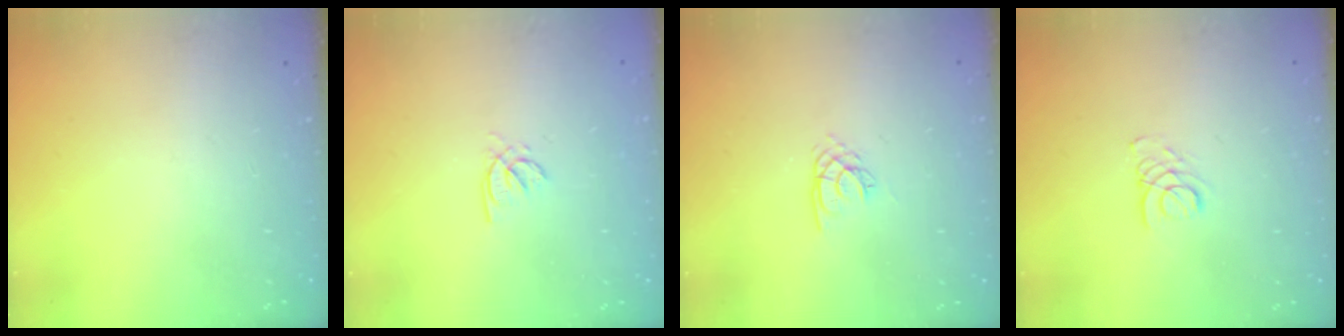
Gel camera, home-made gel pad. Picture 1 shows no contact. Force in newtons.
{"total": 1.9, "press": 1.8, "slide": 0.4}
{"total": 1.8, "press": 1.8, "slide": 0.2}
{"total": 1.9, "press": 1.9, "slide": 0.2}